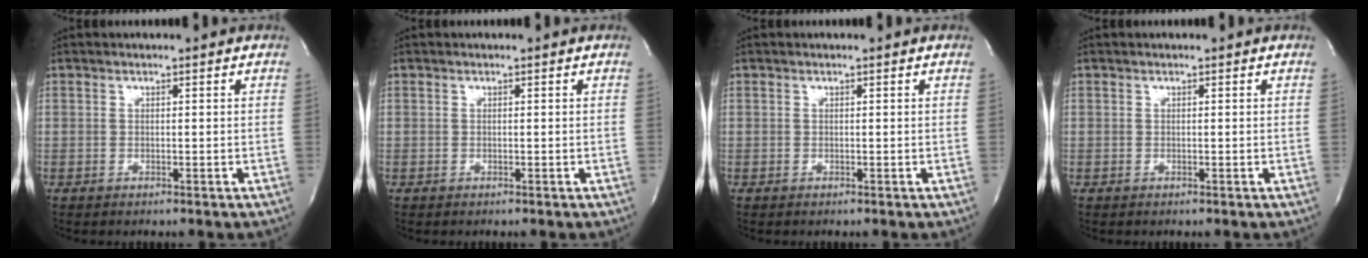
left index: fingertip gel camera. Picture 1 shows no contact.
{"total": 0.0}
{"total": 0.0}
{"total": 0.0}